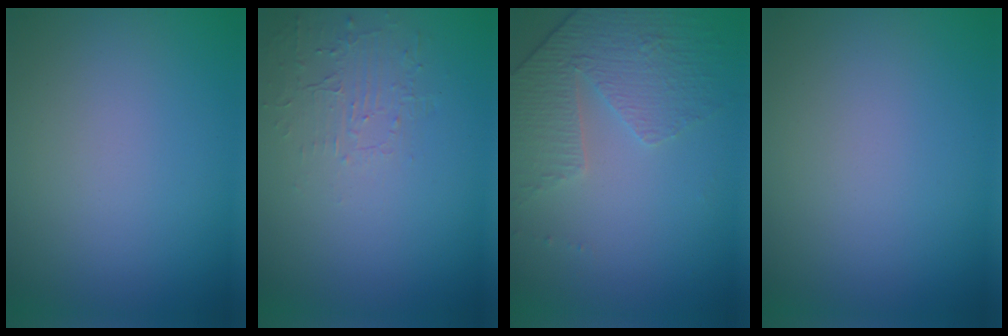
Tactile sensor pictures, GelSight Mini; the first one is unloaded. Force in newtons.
{"total": 1.6, "press": 0.3, "slide": 1.6}
{"total": 4.6, "press": 3.3, "slide": 3.3}
{"total": 0.0}